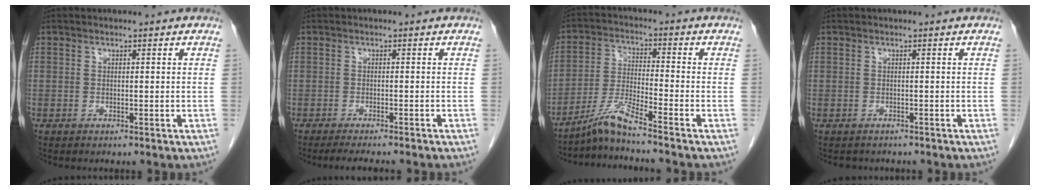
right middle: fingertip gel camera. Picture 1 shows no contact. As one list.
[{"total": 6.7, "force": [-5.8, 0.2, 3.4], "torque": [-0.036, -0.011, -0.082]}, {"total": 5.8, "force": [-5.0, -1.4, 2.5], "torque": [-0.057, -0.021, -0.104]}, {"total": 2.3, "force": [-2.1, 0.9, 0.3], "torque": [-0.013, -0.004, -0.027]}]